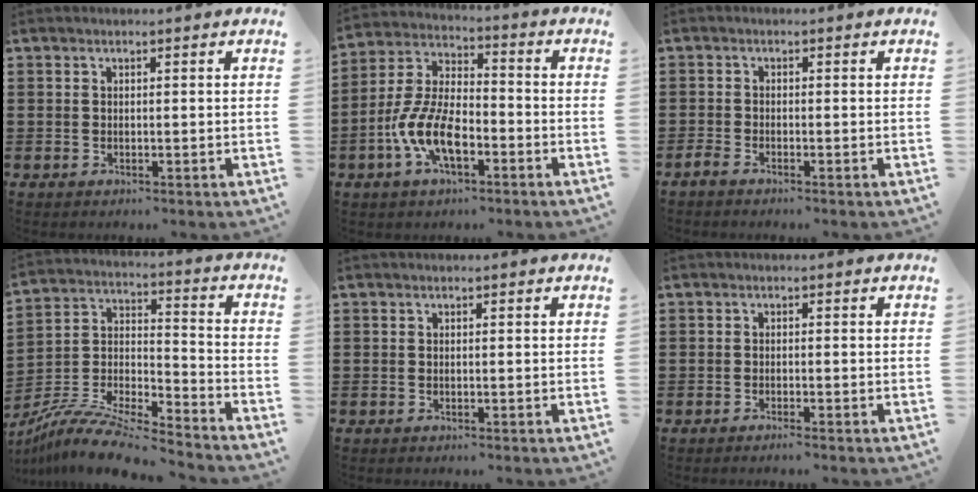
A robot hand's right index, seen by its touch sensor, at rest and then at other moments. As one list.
[{"total": 9.3, "force": [-4.1, 4.1, 7.3], "torque": [-0.178, -0.007, -0.081]}, {"total": 1.2, "force": [-1.1, 0.2, 0.5], "torque": [-0.018, -0.003, -0.023]}, {"total": 9.3, "force": [-8.6, 1.3, 3.3], "torque": [-0.070, 0.006, -0.173]}, {"total": 0.0}, {"total": 0.8, "force": [-0.6, 0.0, 0.5], "torque": [-0.010, -0.002, -0.010]}]